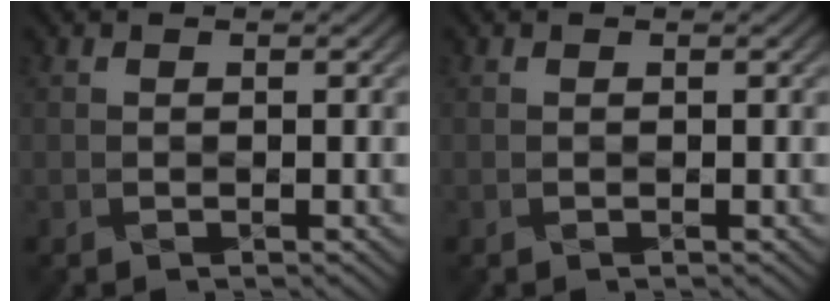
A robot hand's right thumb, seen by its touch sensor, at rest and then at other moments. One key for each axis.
{"total": 0.0}